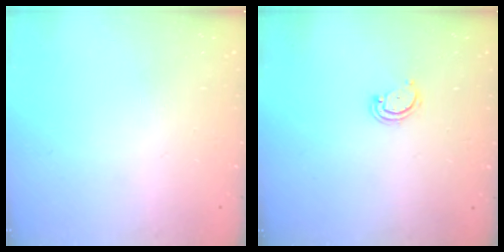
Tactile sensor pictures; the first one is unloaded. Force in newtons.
{"total": 2.6, "press": 2.6, "slide": 0.3}